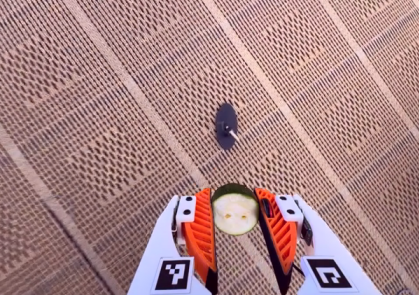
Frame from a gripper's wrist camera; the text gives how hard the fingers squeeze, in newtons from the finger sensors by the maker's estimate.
{"total": 8.8, "left": 8.5, "right": 9.0}